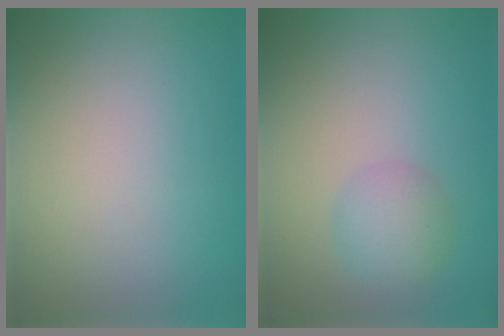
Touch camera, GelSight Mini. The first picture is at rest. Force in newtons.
{"total": 2.6, "press": 2.6, "slide": 0.0}